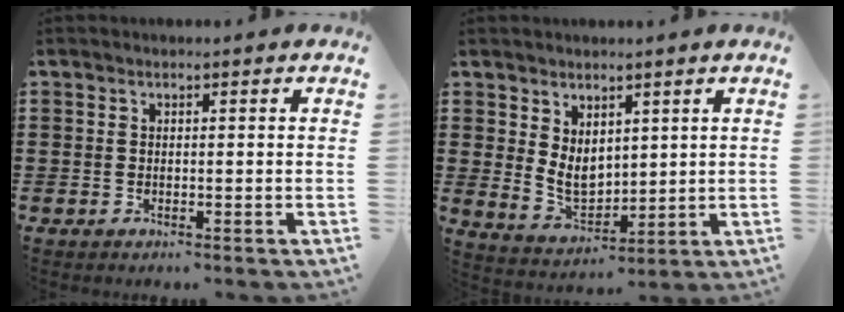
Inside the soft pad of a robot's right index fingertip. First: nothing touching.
{"total": 5.4, "force": [2.3, 3.7, 3.2], "torque": [-0.061, 0.000, 0.047]}